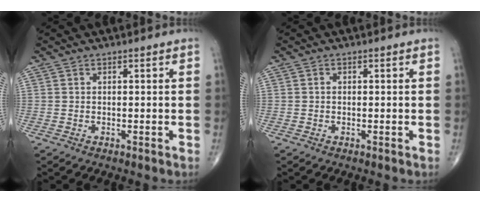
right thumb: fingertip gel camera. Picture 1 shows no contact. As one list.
[{"total": 0.5, "force": [0.0, 0.4, 0.3], "torque": [-0.002, 0.001, -0.002]}]